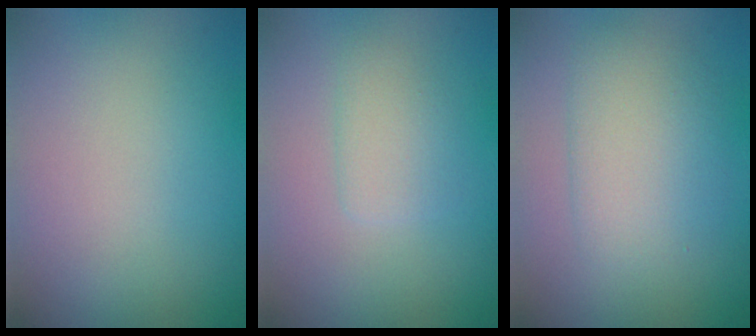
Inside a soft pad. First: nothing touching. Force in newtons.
{"total": 1.8, "press": 1.8, "slide": 0.1}
{"total": 3.6, "press": 3.6, "slide": 0.2}